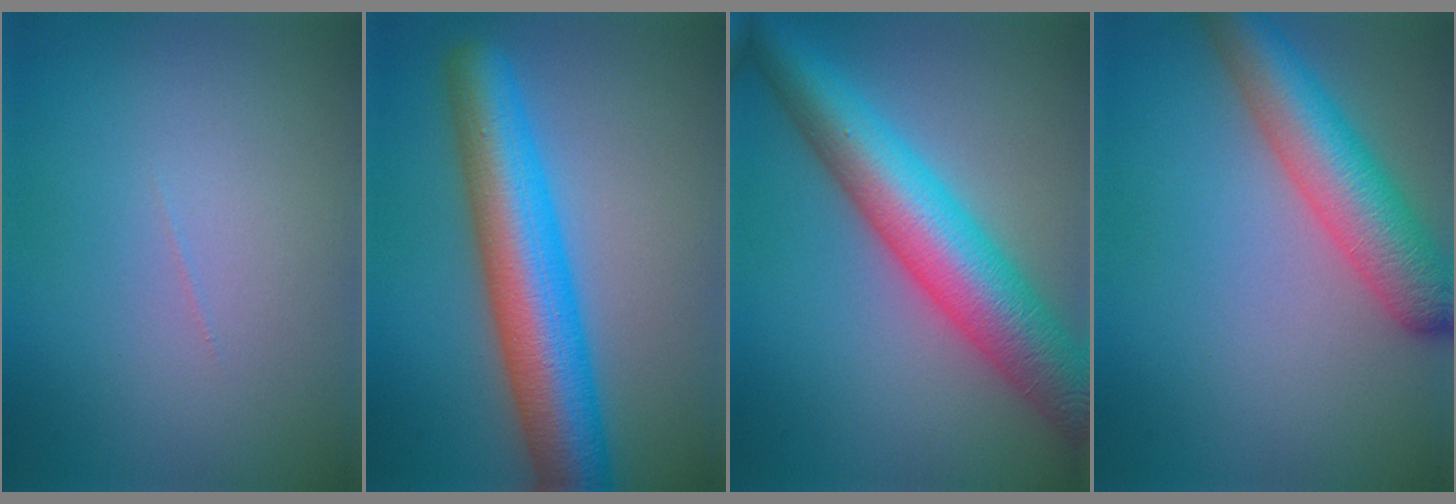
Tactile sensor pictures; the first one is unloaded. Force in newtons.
{"total": 9.3, "press": 9.3, "slide": 0.2}
{"total": 10.1, "press": 10.1, "slide": 0.2}
{"total": 7.0, "press": 7.0, "slide": 0.2}